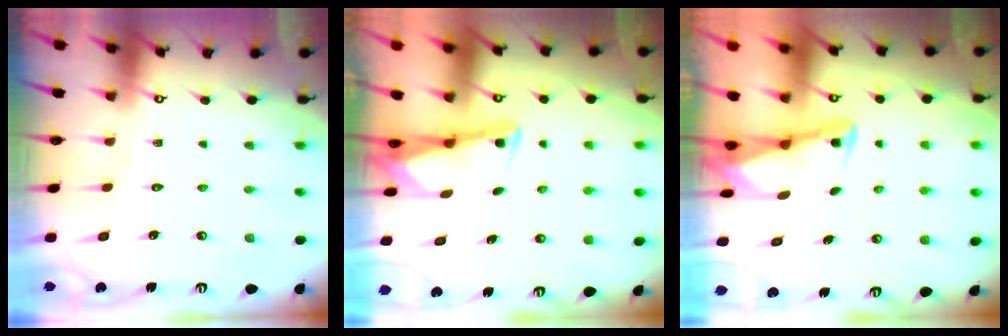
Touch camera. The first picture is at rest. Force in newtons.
{"total": 2.9, "press": 2.9, "slide": 0.2}
{"total": 2.8, "press": 2.8, "slide": 0.4}